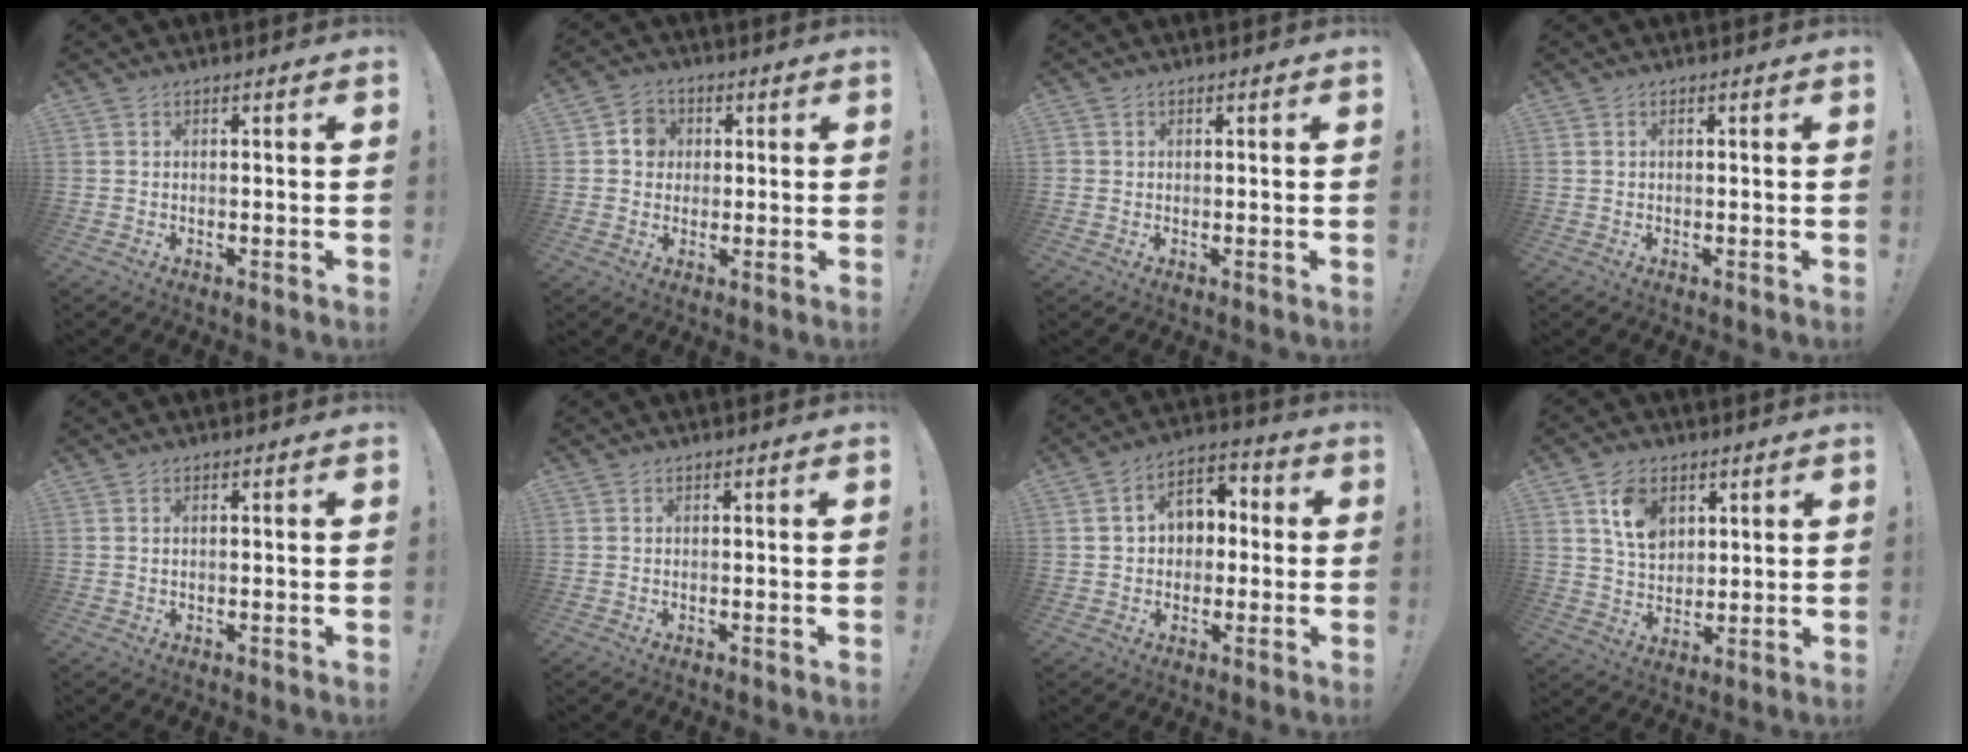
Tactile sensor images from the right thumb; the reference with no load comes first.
{"total": 5.9, "force": [1.0, 5.4, 2.1], "torque": [-0.026, 0.005, 0.018]}
{"total": 0.9, "force": [0.2, 0.8, 0.0], "torque": [-0.006, 0.005, 0.004]}
{"total": 0.0}
{"total": 0.5, "force": [0.5, 0.1, 0.1], "torque": [-0.005, 0.001, 0.009]}
{"total": 0.0}
{"total": 8.5, "force": [1.0, 7.2, 4.4], "torque": [-0.059, 0.002, 0.023]}
{"total": 10.6, "force": [4.8, 7.7, 5.4], "torque": [-0.084, -0.013, 0.094]}